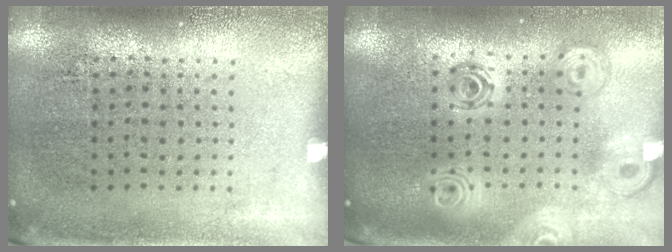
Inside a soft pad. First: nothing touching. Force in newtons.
{"total": 2.1, "press": 1.7, "slide": 1.3}